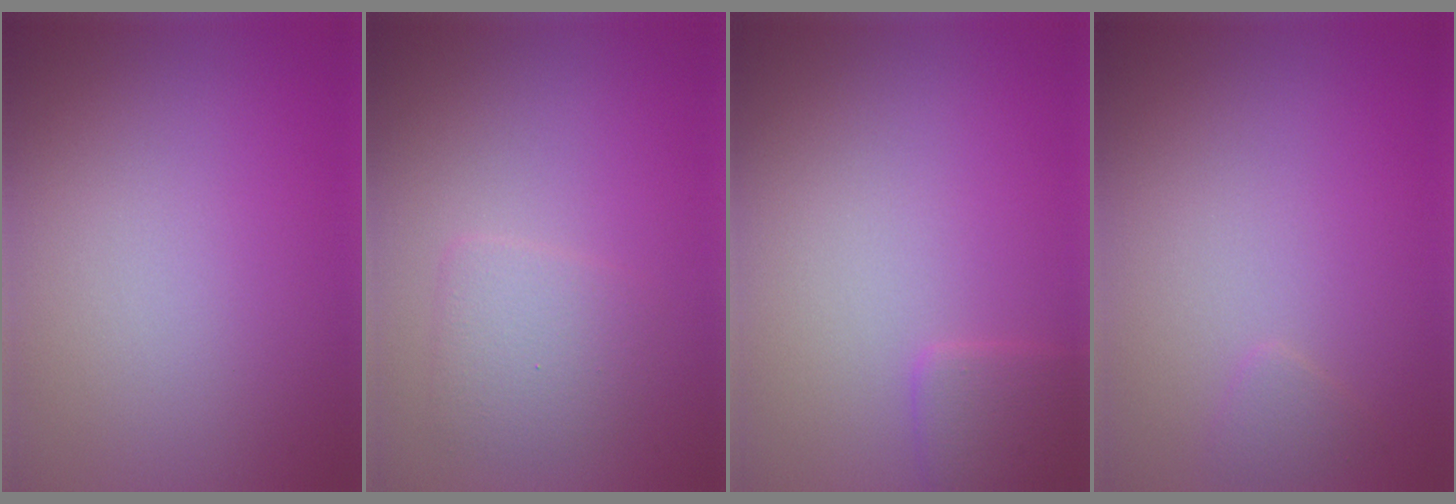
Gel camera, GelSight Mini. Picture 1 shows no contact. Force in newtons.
{"total": 2.3, "press": 2.3, "slide": 0.1}
{"total": 1.8, "press": 1.8, "slide": 0.1}
{"total": 0.9, "press": 0.9, "slide": 0.1}